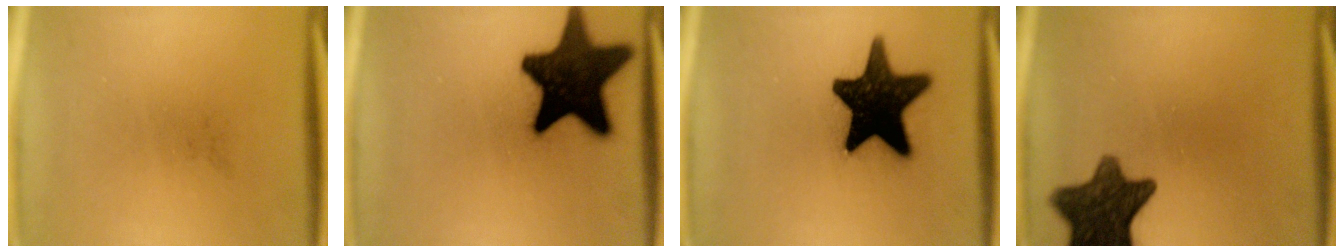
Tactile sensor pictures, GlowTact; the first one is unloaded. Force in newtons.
{"total": 19.2}
{"total": 18.5}
{"total": 11.4}